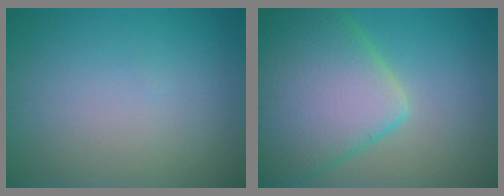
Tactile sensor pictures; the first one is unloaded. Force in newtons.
{"total": 10.6, "press": 10.6, "slide": 0.4}